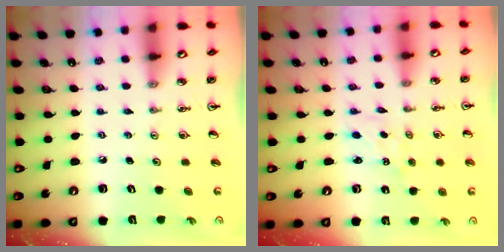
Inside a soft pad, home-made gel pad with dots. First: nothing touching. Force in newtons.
{"total": 0.9, "press": 0.7, "slide": 0.6}